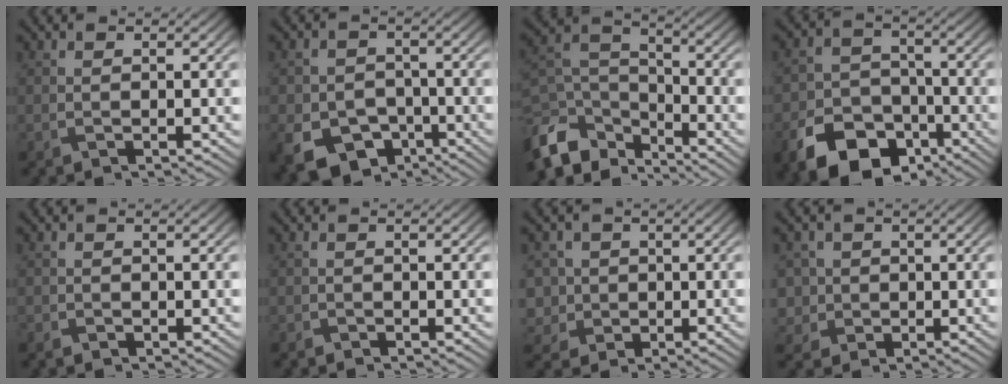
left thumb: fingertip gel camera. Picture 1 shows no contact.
{"total": 9.5, "force": [-4.8, 6.9, 4.3], "torque": [-0.089, -0.034, -0.086]}
{"total": 11.9, "force": [-8.4, 6.6, 5.3], "torque": [-0.159, -0.020, -0.163]}
{"total": 10.8, "force": [-6.4, 7.0, 5.2], "torque": [-0.110, -0.025, -0.121]}
{"total": 1.0, "force": [-0.7, 0.6, 0.2], "torque": [-0.004, -0.004, -0.016]}
{"total": 0.8, "force": [-0.7, 0.3, 0.0], "torque": [-0.002, -0.004, -0.015]}
{"total": 6.0, "force": [-0.7, 5.7, 1.8], "torque": [-0.073, 0.007, -0.038]}
{"total": 4.3, "force": [-0.1, 4.2, 0.8], "torque": [-0.031, 0.005, -0.018]}